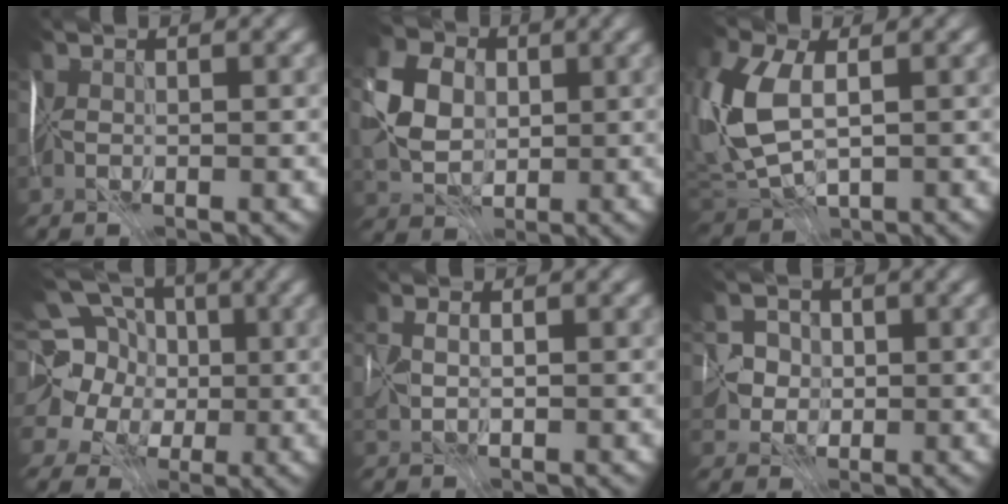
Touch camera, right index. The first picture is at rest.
{"total": 5.9, "force": [1.1, 4.6, 3.6], "torque": [-0.089, 0.011, 0.020]}
{"total": 7.9, "force": [0.5, 4.7, 6.4], "torque": [-0.170, 0.000, 0.010]}
{"total": 10.1, "force": [3.0, 8.9, 3.8], "torque": [-0.110, 0.036, 0.021]}
{"total": 0.6, "force": [0.6, -0.1, -0.1], "torque": [0.012, 0.009, 0.021]}
{"total": 2.3, "force": [0.2, 2.3, -0.2], "torque": [0.036, 0.022, -0.007]}